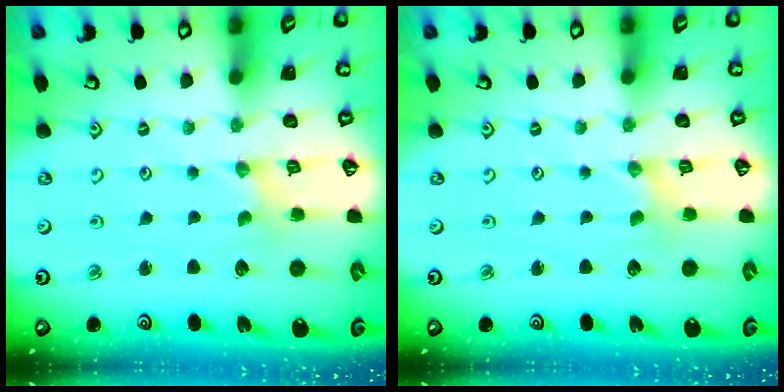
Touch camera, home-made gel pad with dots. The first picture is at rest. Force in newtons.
{"total": 0.0}